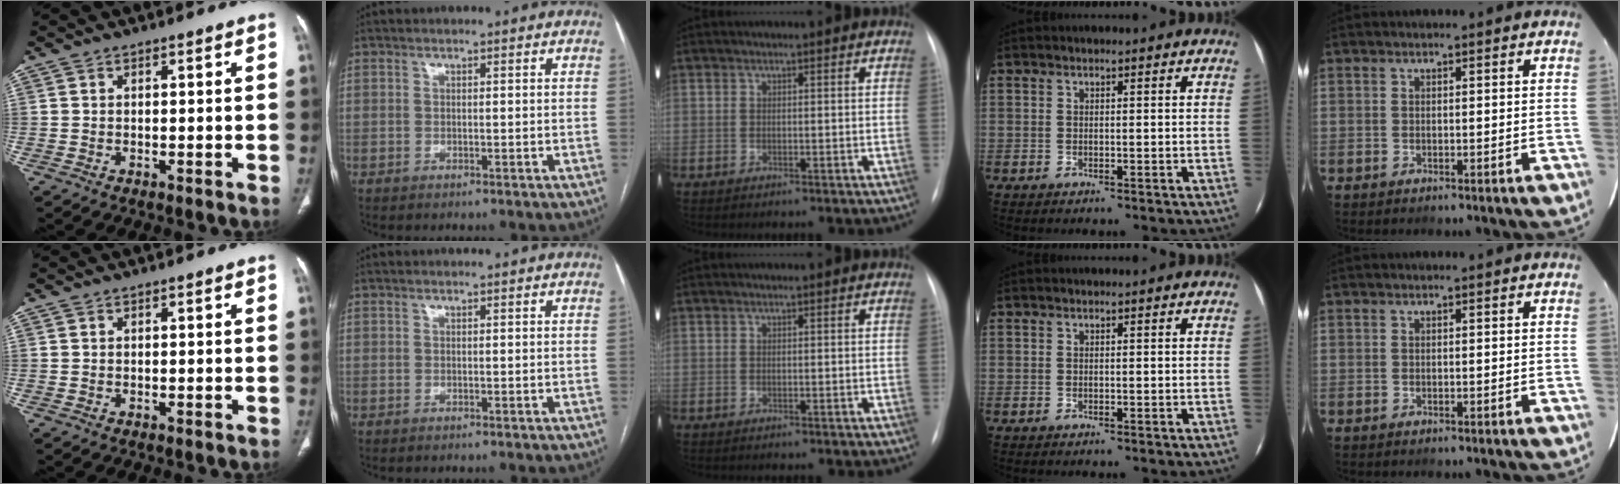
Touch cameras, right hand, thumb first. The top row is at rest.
{}